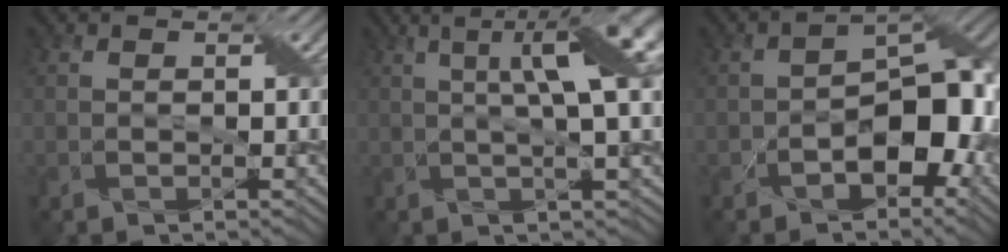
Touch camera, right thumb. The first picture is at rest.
{"total": 9.8, "force": [2.6, 2.2, 9.2], "torque": [-0.126, 0.024, 0.033]}
{"total": 8.8, "force": [-3.2, 5.1, 6.4], "torque": [-0.090, -0.001, -0.057]}